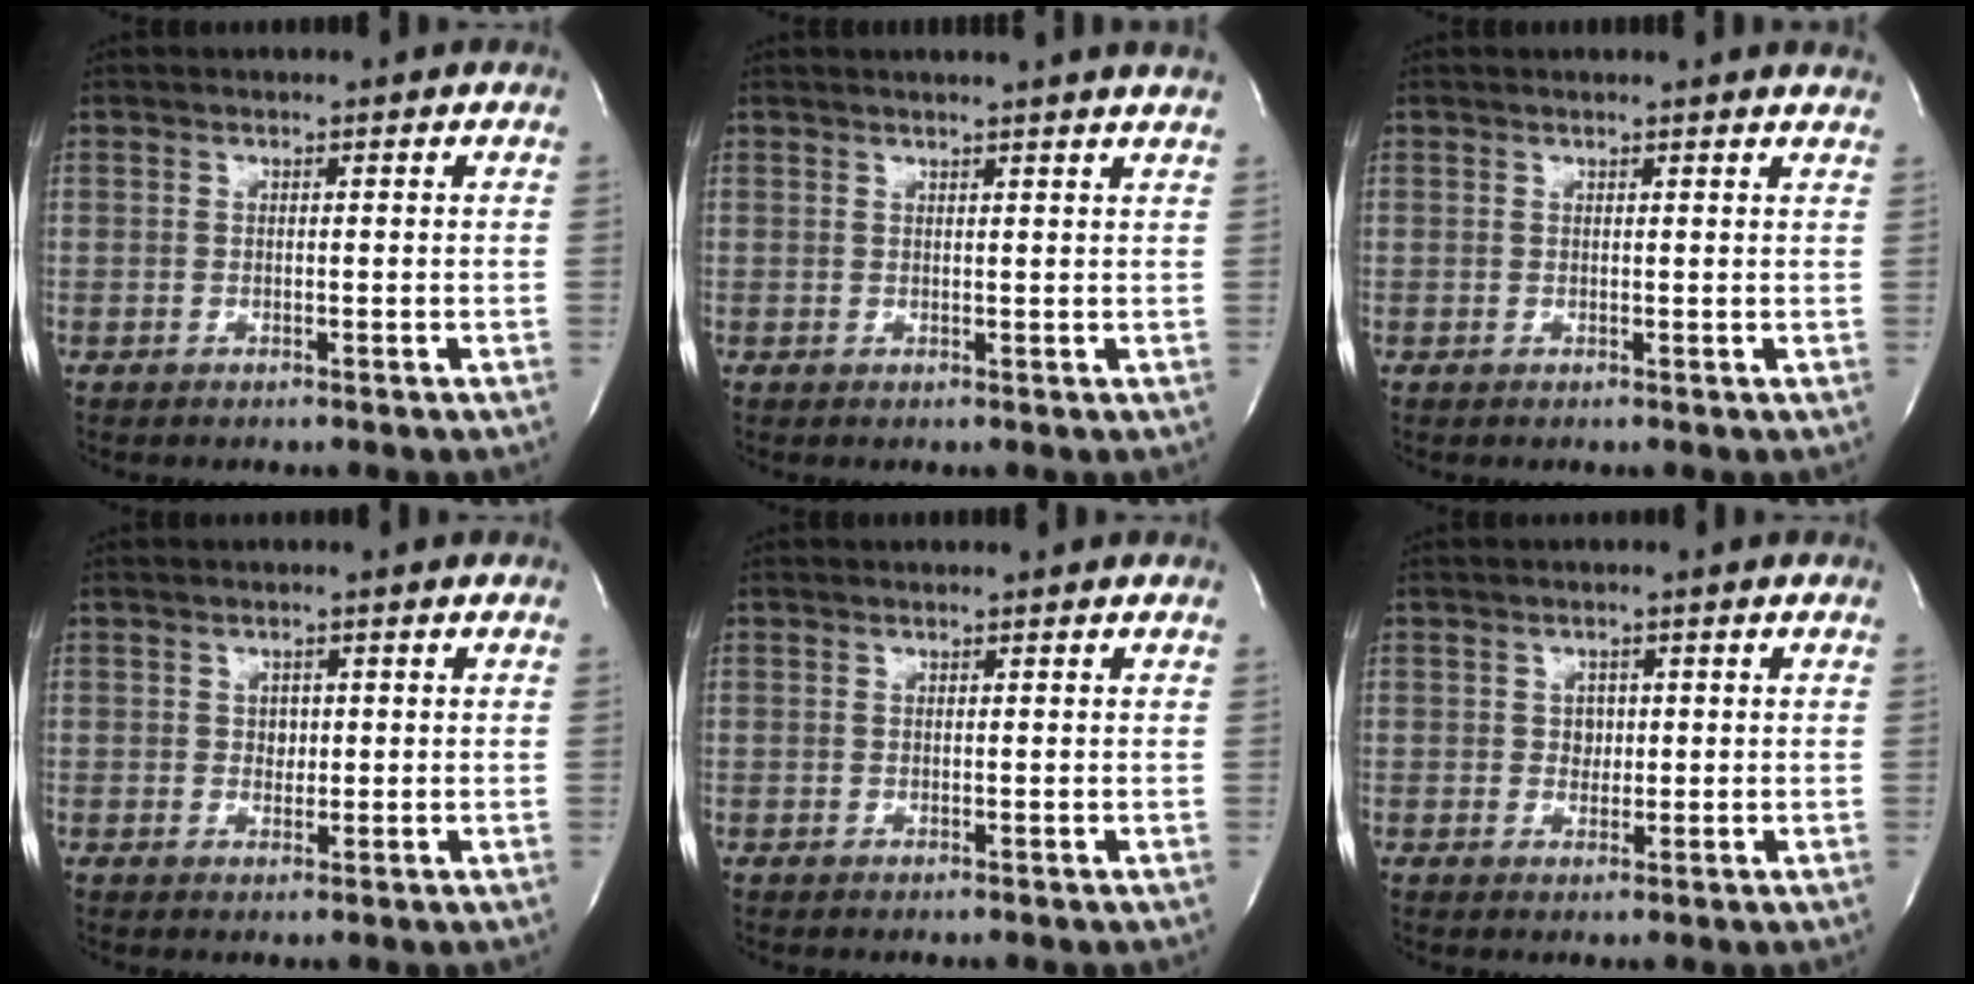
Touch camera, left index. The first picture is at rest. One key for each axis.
{"total": 6.5, "fx": 5.8, "fy": -0.8, "fz": 2.7, "tx": -0.034, "ty": 0.003, "tz": 0.048}
{"total": 5.6, "fx": 5.4, "fy": 0.0, "fz": 1.5, "tx": -0.018, "ty": -0.001, "tz": 0.038}
{"total": 1.5, "fx": -0.1, "fy": 1.2, "fz": 0.8, "tx": -0.010, "ty": -0.003, "tz": -0.003}
{"total": 0.0}
{"total": 1.7, "fx": -0.1, "fy": 1.5, "fz": 0.9, "tx": -0.011, "ty": -0.002, "tz": -0.003}